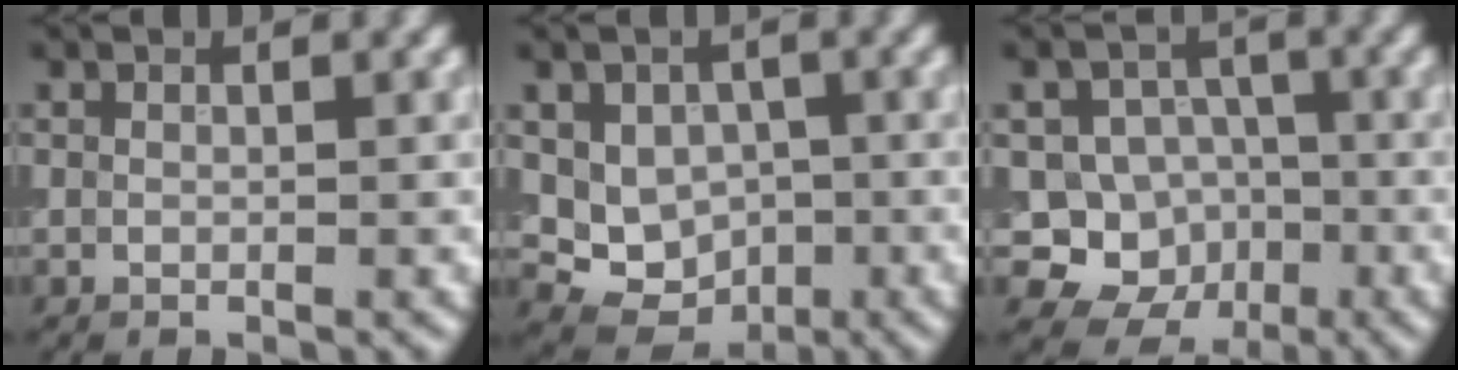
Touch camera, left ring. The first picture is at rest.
{"total": 6.2, "force": [0.0, 5.2, 3.3], "torque": [-0.040, -0.008, -0.001]}
{"total": 6.9, "force": [-2.2, 6.2, 1.9], "torque": [-0.005, 0.007, -0.059]}